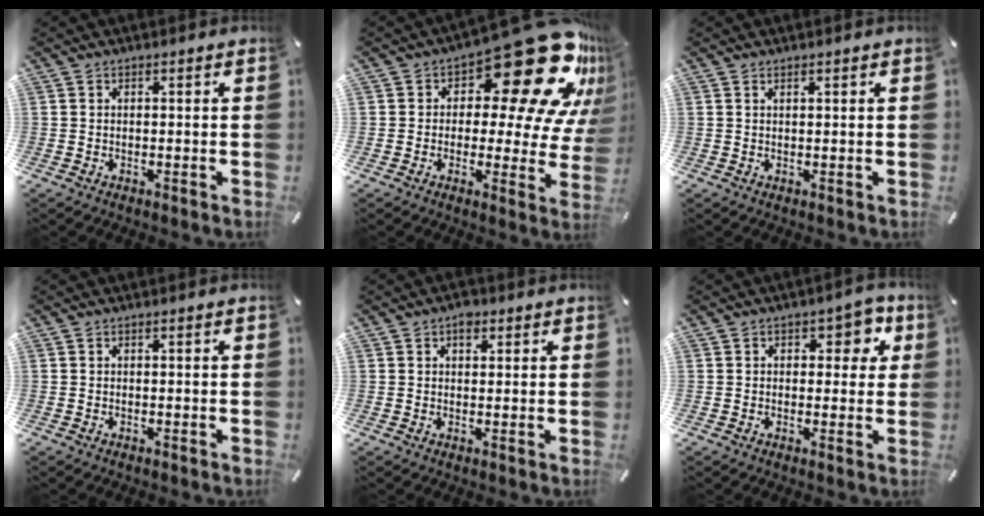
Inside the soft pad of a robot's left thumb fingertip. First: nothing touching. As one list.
[{"total": 25.2, "force": [12.5, 10.9, 19.0], "torque": [-0.250, -0.089, 0.207]}, {"total": 0.8, "force": [0.6, 0.0, 0.5], "torque": [-0.009, -0.002, 0.011]}, {"total": 0.0}, {"total": 2.6, "force": [1.3, 1.8, 1.5], "torque": [-0.008, -0.004, 0.017]}, {"total": 6.1, "force": [2.2, 3.9, 4.1], "torque": [-0.032, -0.005, 0.026]}]